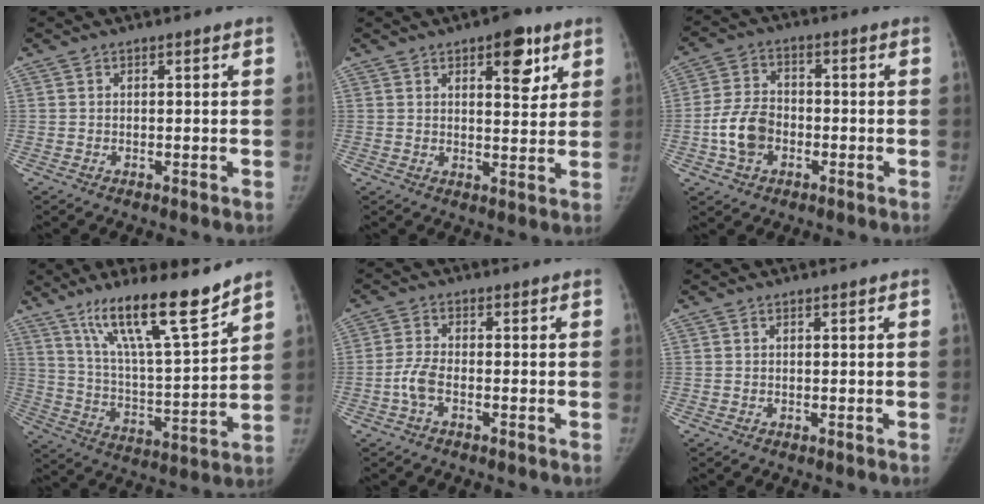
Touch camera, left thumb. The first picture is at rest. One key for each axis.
{"total": 7.9, "fx": 4.2, "fy": 3.5, "fz": 5.7, "tx": -0.049, "ty": -0.019, "tz": 0.054}
{"total": 8.2, "fx": -2.4, "fy": 6.0, "fz": 5.0, "tx": -0.082, "ty": 0.018, "tz": -0.051}
{"total": 17.1, "fx": 12.5, "fy": 2.4, "fz": 11.4, "tx": -0.171, "ty": -0.079, "tz": 0.220}
{"total": 3.5, "fx": -1.6, "fy": 1.6, "fz": 2.7, "tx": -0.059, "ty": 0.008, "tz": -0.038}
{"total": 0.0}